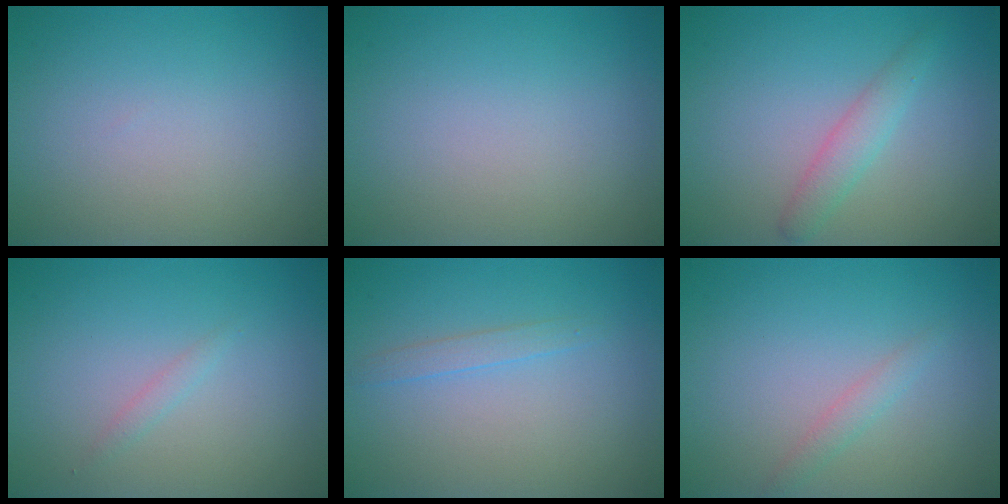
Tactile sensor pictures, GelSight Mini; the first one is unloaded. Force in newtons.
{"total": 0.0}
{"total": 2.1, "press": 2.1, "slide": 0.0}
{"total": 0.7, "press": 0.7, "slide": 0.1}
{"total": 1.1, "press": 1.1, "slide": 0.2}
{"total": 1.1, "press": 1.1, "slide": 0.1}